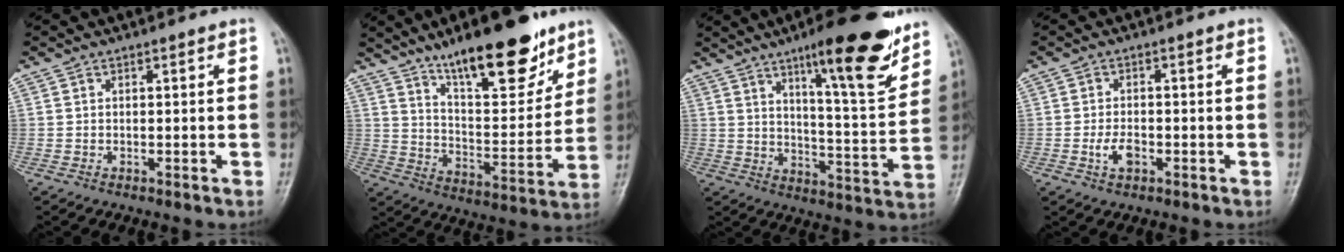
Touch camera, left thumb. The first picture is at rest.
{"total": 19.5, "force": [13.5, 6.1, 12.7], "torque": [-0.151, -0.080, 0.223]}
{"total": 18.3, "force": [11.7, 3.6, 13.6], "torque": [-0.167, -0.069, 0.179]}
{"total": 3.3, "force": [-1.1, 1.9, 2.4], "torque": [-0.046, 0.004, -0.021]}